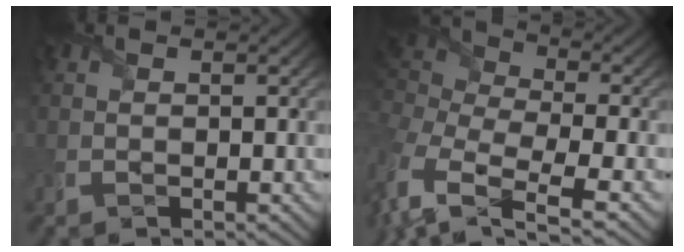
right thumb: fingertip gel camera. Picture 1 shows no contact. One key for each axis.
{"total": 10.8, "fx": -2.7, "fy": 5.7, "fz": 8.7, "tx": -0.240, "ty": -0.002, "tz": -0.034}